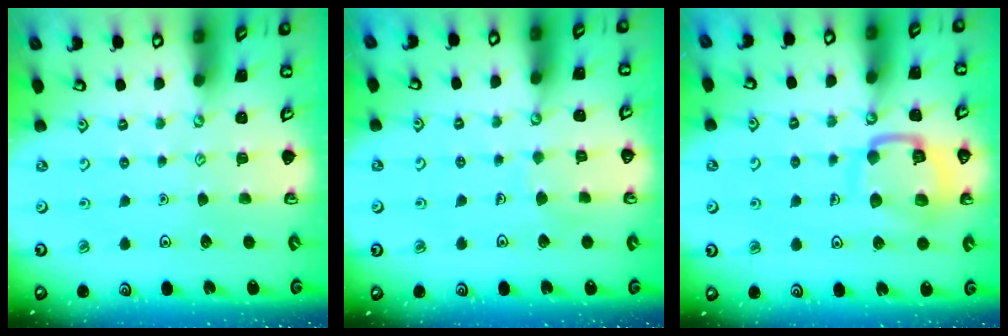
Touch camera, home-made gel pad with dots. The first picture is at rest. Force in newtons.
{"total": 4.7, "press": 4.7, "slide": 0.1}
{"total": 14.0, "press": 13.9, "slide": 1.3}